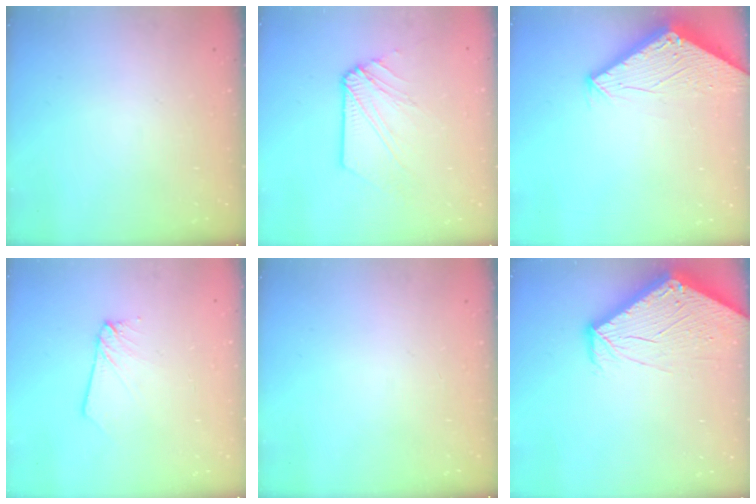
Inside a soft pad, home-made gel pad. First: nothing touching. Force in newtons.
{"total": 8.1, "press": 8.0, "slide": 1.2}
{"total": 2.9, "press": 2.9, "slide": 0.1}
{"total": 2.6, "press": 2.6, "slide": 0.3}
{"total": 0.0}
{"total": 5.5, "press": 5.5, "slide": 0.4}